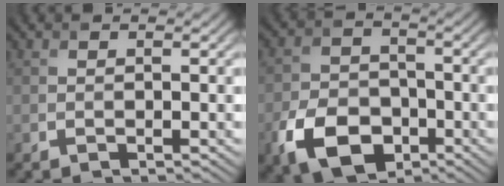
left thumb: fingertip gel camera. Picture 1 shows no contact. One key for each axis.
{"total": 9.3, "fx": -4.4, "fy": 6.2, "fz": 5.3, "tx": -0.117, "ty": -0.016, "tz": -0.086}